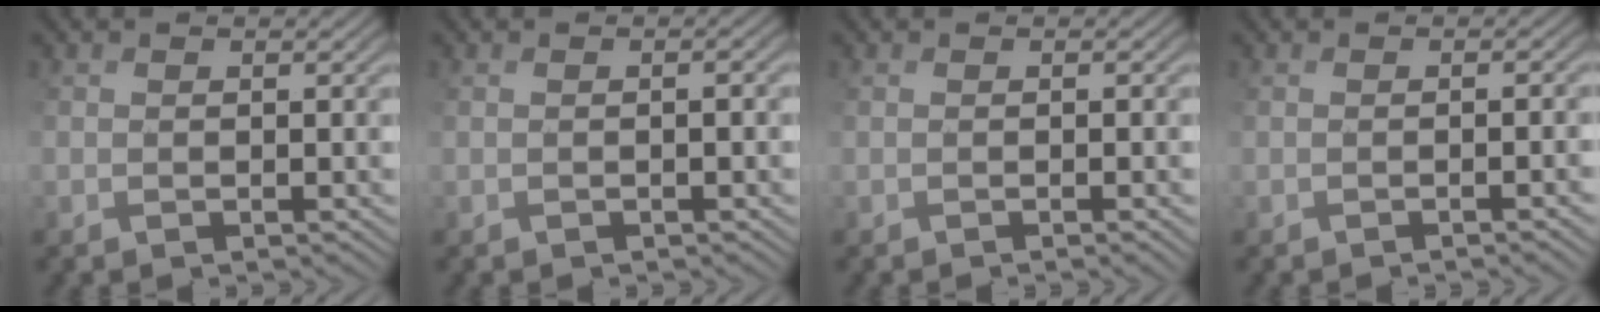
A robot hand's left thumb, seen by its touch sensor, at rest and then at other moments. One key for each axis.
{"total": 1.2, "fx": -0.4, "fy": 0.5, "fz": 1.1, "tx": -0.006, "ty": 0.005, "tz": 0.010}
{"total": 2.2, "fx": -0.6, "fy": 0.5, "fz": 2.0, "tx": -0.019, "ty": -0.003, "tz": 0.009}
{"total": 4.1, "fx": -1.4, "fy": 1.2, "fz": 3.7, "tx": -0.024, "ty": 0.006, "tz": 0.002}